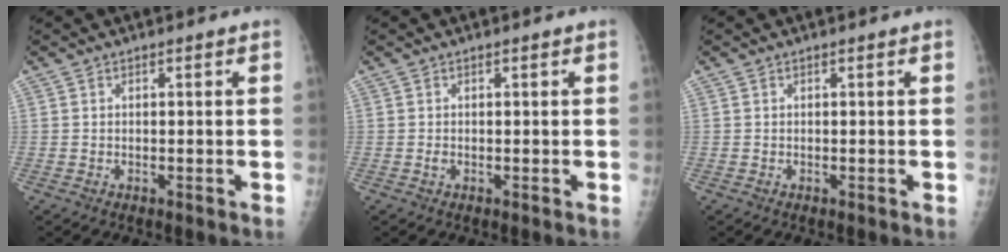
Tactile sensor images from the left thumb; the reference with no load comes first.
{"total": 0.6, "force": [-0.1, 0.3, 0.5], "torque": [-0.008, 0.003, 0.001]}
{"total": 0.0}